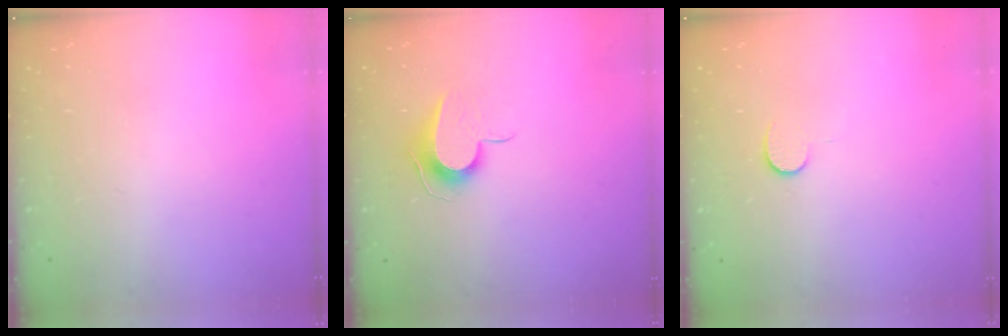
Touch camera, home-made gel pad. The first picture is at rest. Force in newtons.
{"total": 8.9, "press": 8.8, "slide": 0.5}
{"total": 6.0, "press": 6.0, "slide": 0.5}